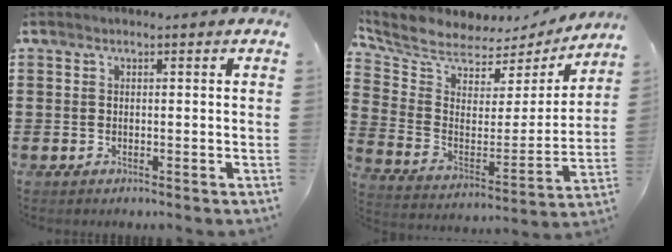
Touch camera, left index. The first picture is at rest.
{"total": 6.1, "force": [5.3, 2.8, 1.3], "torque": [-0.064, -0.044, 0.091]}